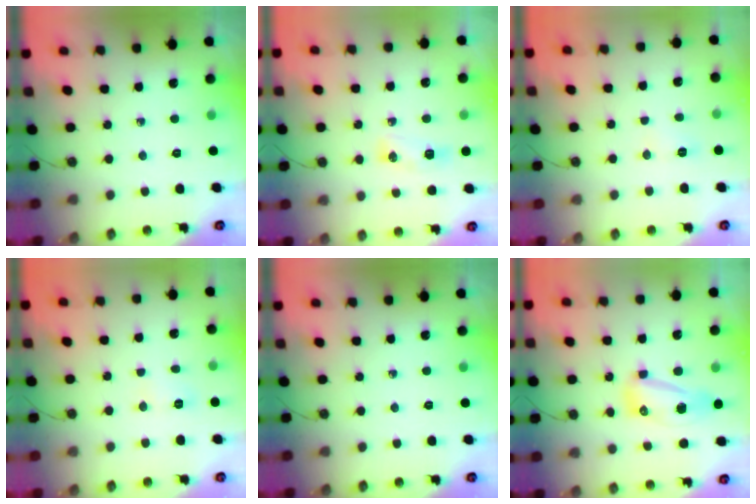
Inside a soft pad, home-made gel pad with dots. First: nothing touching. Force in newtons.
{"total": 5.6, "press": 5.6, "slide": 0.7}
{"total": 6.9, "press": 6.9, "slide": 0.6}
{"total": 13.2, "press": 6.2, "slide": 11.6}
{"total": 0.0}
{"total": 8.9, "press": 8.8, "slide": 1.2}